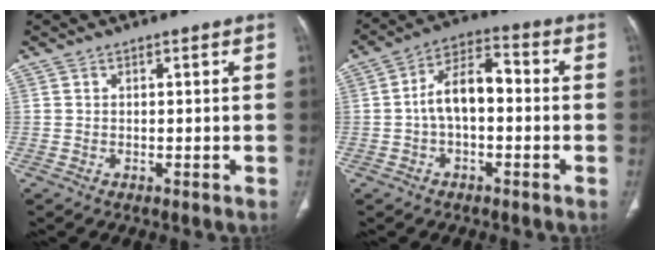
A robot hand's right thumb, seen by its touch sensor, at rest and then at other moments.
{"total": 9.0, "force": [-1.1, 5.2, 7.3], "torque": [-0.115, 0.038, -0.030]}